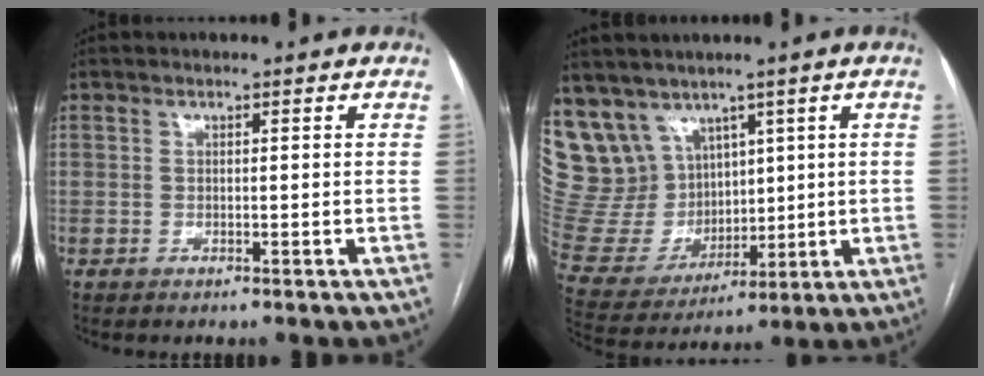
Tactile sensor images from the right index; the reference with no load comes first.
{"total": 14.9, "force": [9.2, 11.2, 3.5], "torque": [-0.099, 0.057, 0.215]}